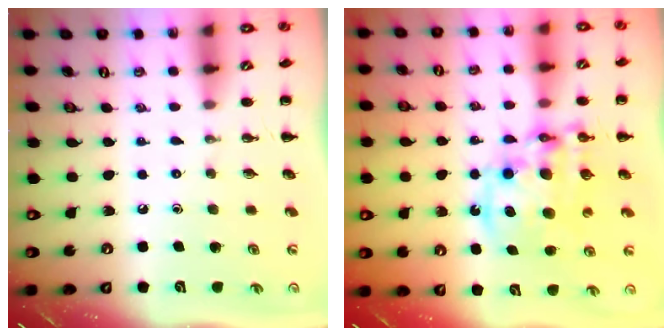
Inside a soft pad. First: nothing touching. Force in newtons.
{"total": 14.6, "press": 14.1, "slide": 3.6}